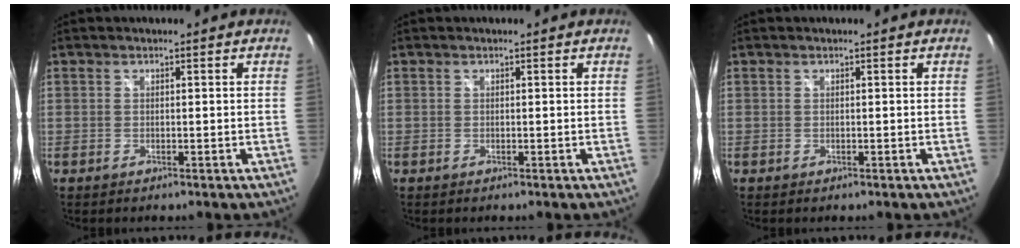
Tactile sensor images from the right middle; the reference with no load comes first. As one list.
[{"total": 0.0}, {"total": 0.0}]